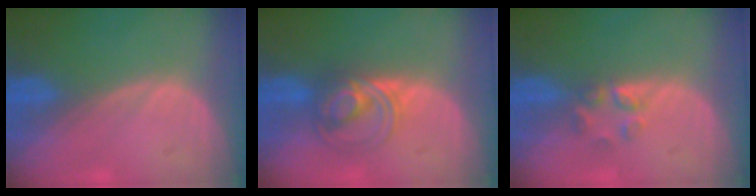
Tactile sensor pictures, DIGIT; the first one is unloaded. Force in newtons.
{"total": 5.8, "press": 5.8, "slide": 0.3}
{"total": 2.6, "press": 2.6, "slide": 0.2}